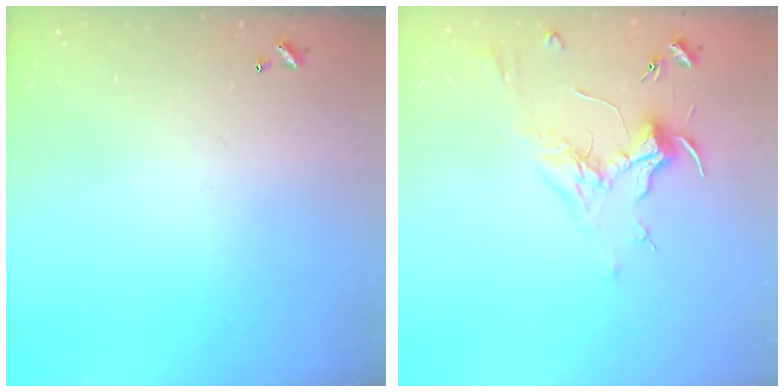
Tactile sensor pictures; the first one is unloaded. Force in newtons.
{"total": 2.0, "press": 1.9, "slide": 0.7}